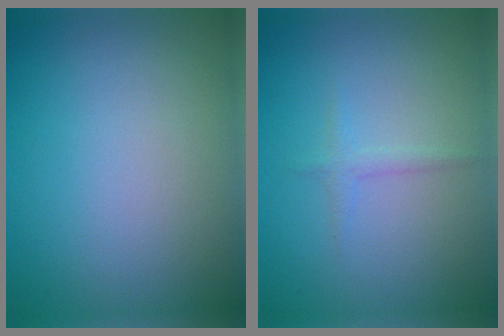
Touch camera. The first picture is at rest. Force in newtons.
{"total": 1.0, "press": 1.0, "slide": 0.1}